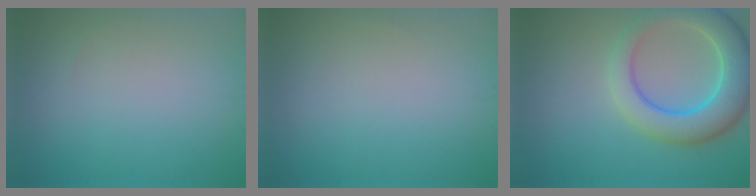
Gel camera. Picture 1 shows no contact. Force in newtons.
{"total": 0.0}
{"total": 7.1, "press": 7.1, "slide": 0.6}